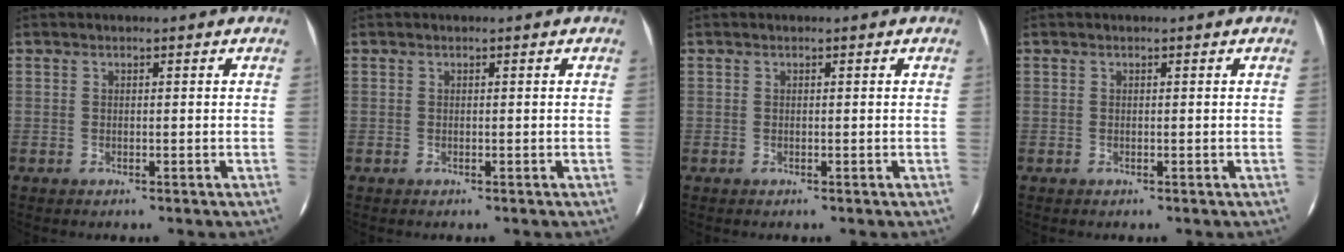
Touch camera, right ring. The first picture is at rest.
{"total": 0.0}
{"total": 0.0}
{"total": 0.0}